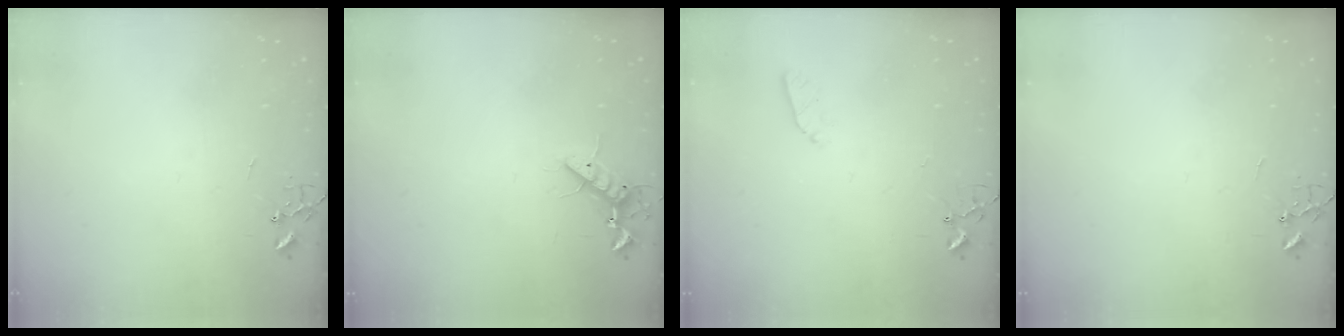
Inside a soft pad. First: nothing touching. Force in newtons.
{"total": 8.5, "press": 8.4, "slide": 1.5}
{"total": 3.5, "press": 3.4, "slide": 0.5}
{"total": 0.0}